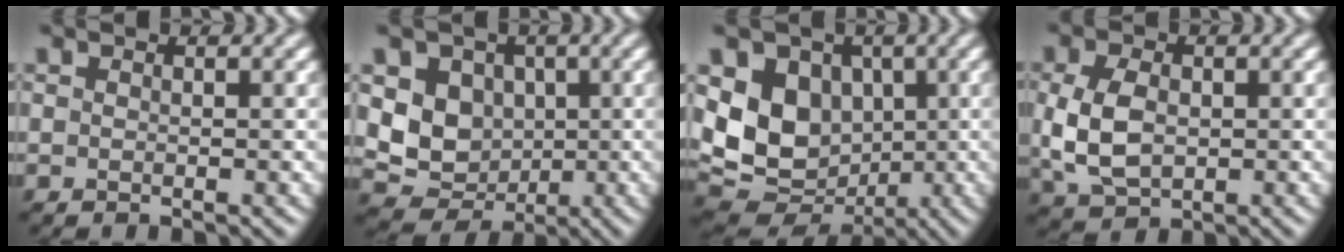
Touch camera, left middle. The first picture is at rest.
{"total": 5.8, "force": [0.7, 5.0, 2.7], "torque": [-0.041, -0.005, 0.005]}
{"total": 10.0, "force": [0.9, 8.0, 5.9], "torque": [-0.117, -0.013, 0.009]}
{"total": 5.4, "force": [-0.1, 3.7, 3.9], "torque": [-0.091, -0.002, 0.000]}